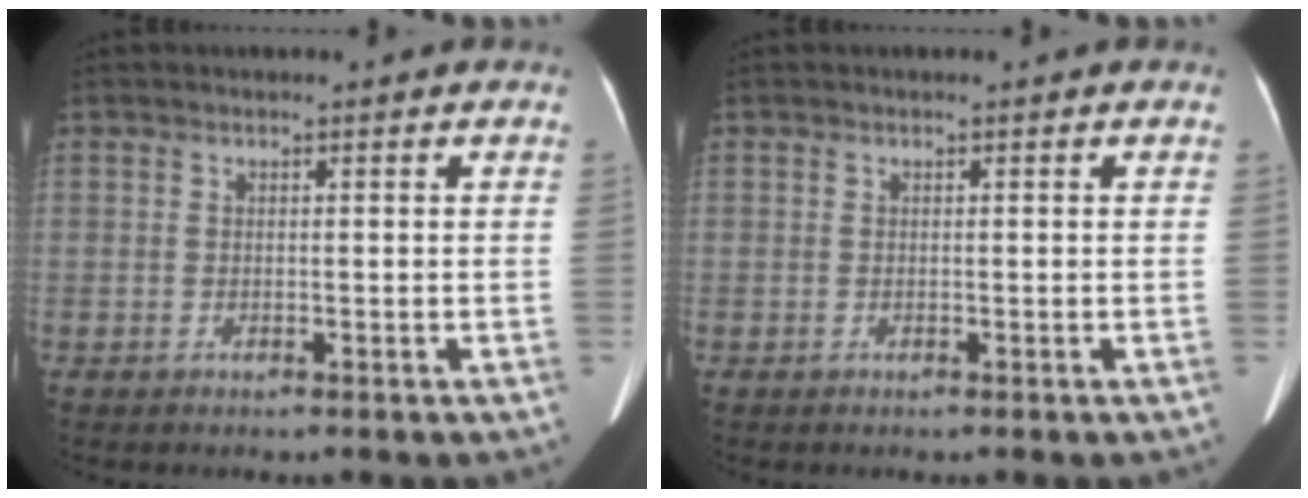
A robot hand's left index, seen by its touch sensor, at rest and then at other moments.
{"total": 0.0}